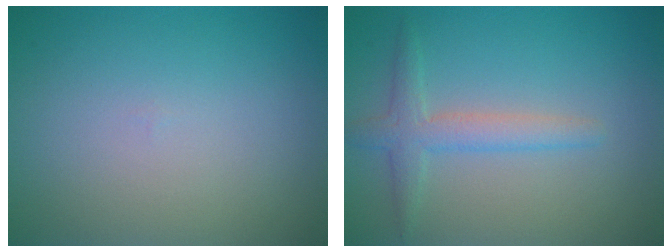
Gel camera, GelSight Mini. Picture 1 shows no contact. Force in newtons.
{"total": 2.7, "press": 2.7, "slide": 0.1}